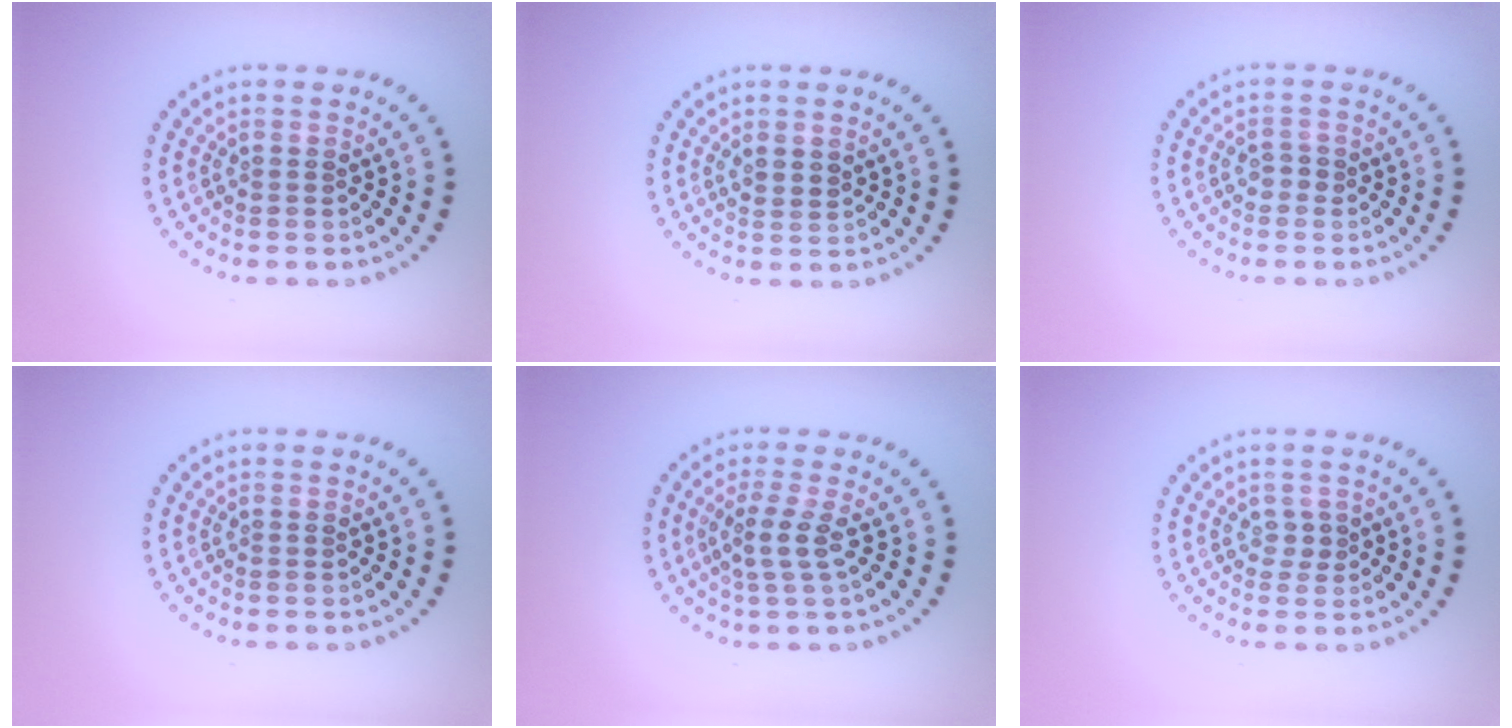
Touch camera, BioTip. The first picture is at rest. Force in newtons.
{"total": 1.4, "press": 1.2, "slide": 0.7}
{"total": 1.0, "press": 0.9, "slide": 0.4}
{"total": 0.0}
{"total": 2.1, "press": 1.5, "slide": 1.4}
{"total": 0.9, "press": 0.8, "slide": 0.3}